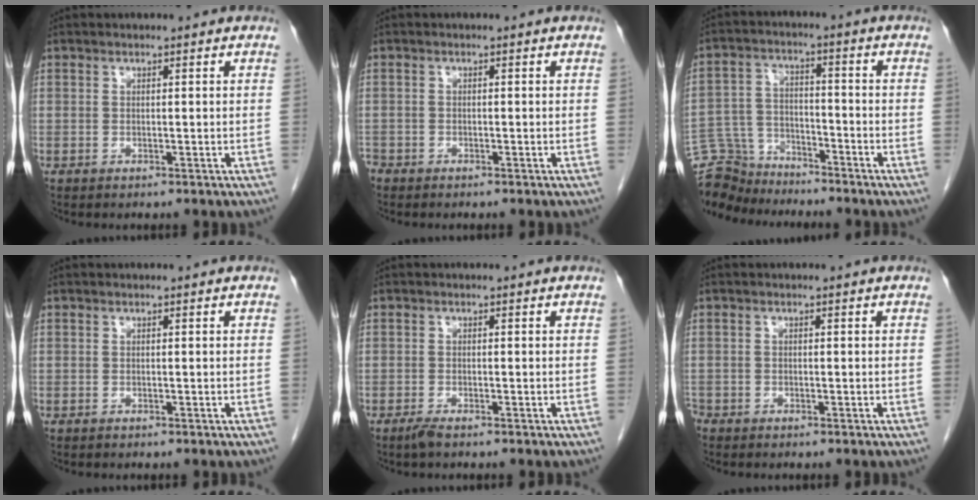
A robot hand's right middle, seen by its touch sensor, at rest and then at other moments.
{"total": 1.7, "force": [-1.4, 0.9, 0.3], "torque": [-0.012, -0.001, -0.026]}
{"total": 10.1, "force": [-9.6, 2.9, 0.0], "torque": [-0.009, 0.022, -0.179]}
{"total": 0.0}
{"total": 1.3, "force": [-1.0, 0.1, 0.8], "torque": [-0.019, -0.004, -0.016]}
{"total": 1.3, "force": [-1.1, 0.6, 0.2], "torque": [-0.009, -0.001, -0.020]}